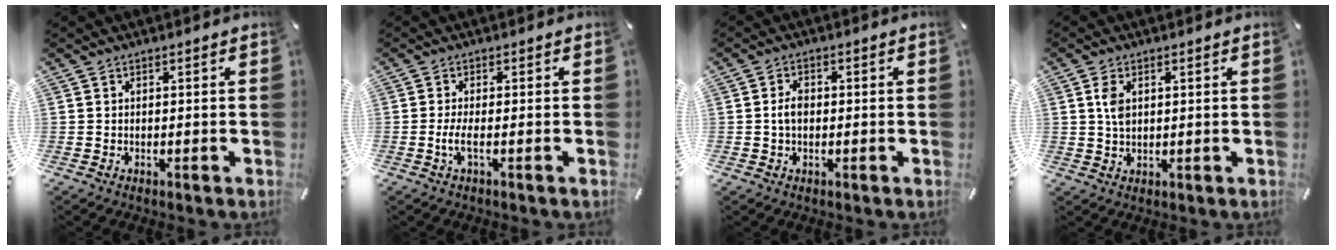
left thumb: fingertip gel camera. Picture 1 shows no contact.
{"total": 3.7, "force": [-0.8, 0.9, 3.5], "torque": [-0.082, -0.010, -0.019]}
{"total": 3.2, "force": [-0.2, 2.0, 2.5], "torque": [-0.056, 0.003, -0.006]}
{"total": 3.9, "force": [1.2, 2.5, 2.8], "torque": [-0.055, 0.003, 0.019]}